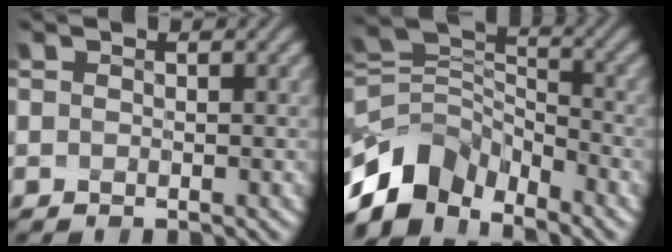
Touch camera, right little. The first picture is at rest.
{"total": 7.4, "force": [-4.9, 4.5, 3.2], "torque": [-0.049, 0.009, -0.101]}